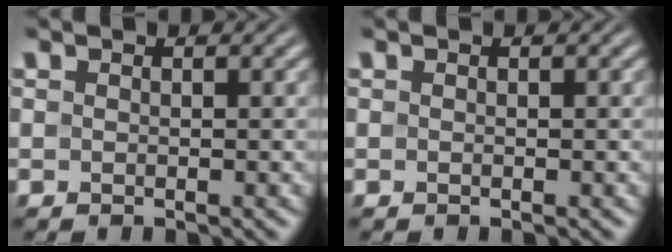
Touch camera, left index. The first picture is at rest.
{"total": 0.0}